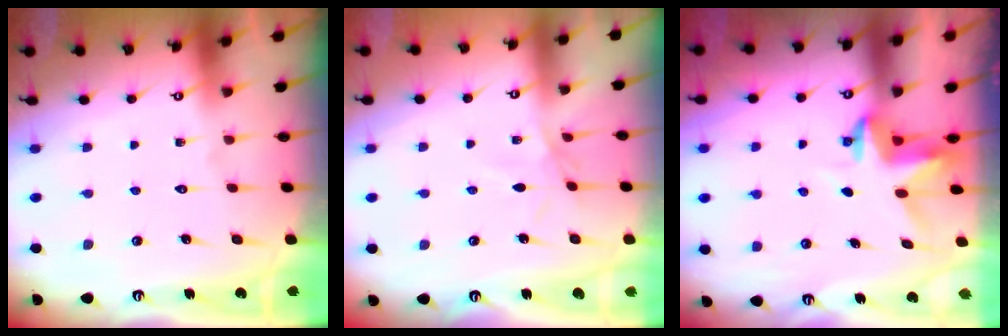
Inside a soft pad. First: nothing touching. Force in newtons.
{"total": 2.5, "press": 2.5, "slide": 0.6}
{"total": 3.8, "press": 3.8, "slide": 0.3}